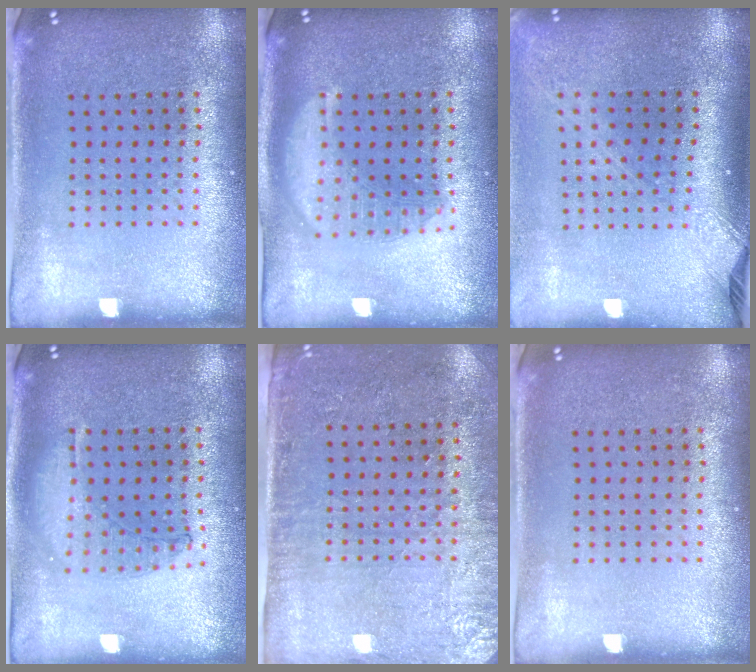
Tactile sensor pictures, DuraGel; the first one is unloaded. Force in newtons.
{"total": 2.8, "press": 2.7, "slide": 0.4}
{"total": 2.2, "press": 1.6, "slide": 1.5}
{"total": 0.9, "press": 0.9, "slide": 0.2}
{"total": 2.9, "press": 2.5, "slide": 1.5}
{"total": 0.0}